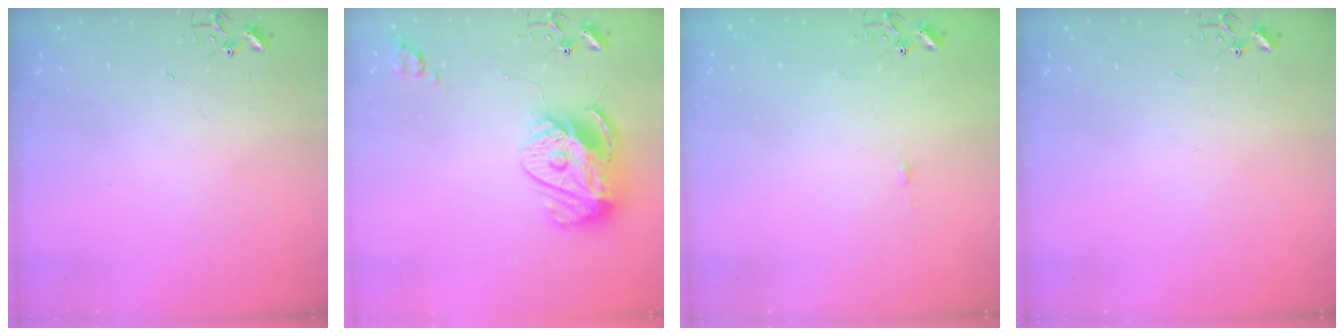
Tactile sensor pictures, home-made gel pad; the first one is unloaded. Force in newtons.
{"total": 13.9, "press": 13.8, "slide": 1.3}
{"total": 3.3, "press": 3.3, "slide": 0.4}
{"total": 0.0}